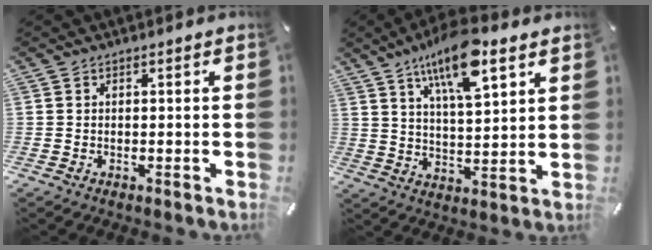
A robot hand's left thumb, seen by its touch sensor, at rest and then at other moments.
{"total": 14.0, "force": [9.4, 4.2, 9.5], "torque": [-0.172, -0.033, 0.160]}